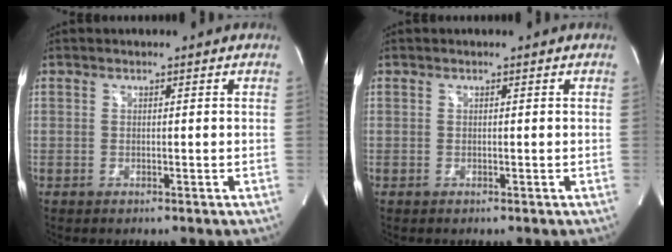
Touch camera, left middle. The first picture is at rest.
{"total": 0.0}